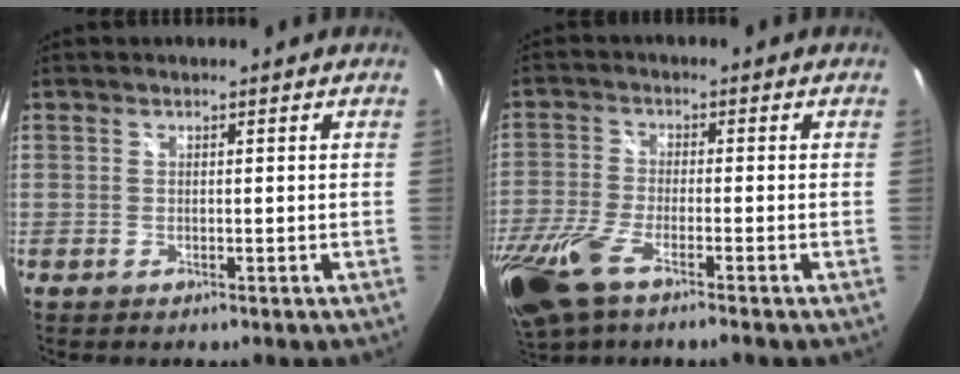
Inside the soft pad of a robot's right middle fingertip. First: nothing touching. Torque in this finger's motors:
{"motor_torque": [1.51, -0.63, 0.61, 0.21]}